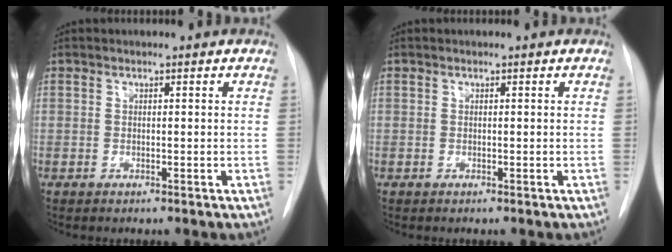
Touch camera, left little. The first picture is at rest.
{"total": 0.0}